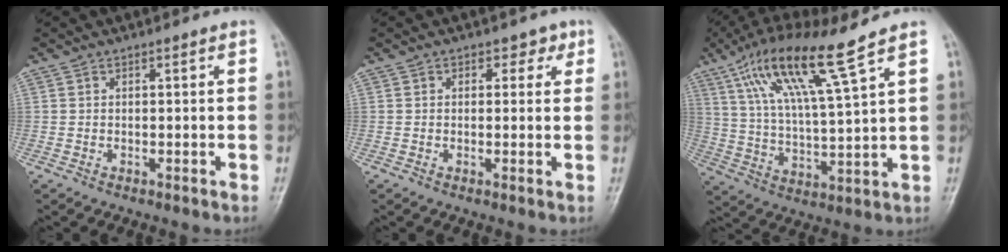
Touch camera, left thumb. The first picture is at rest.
{"total": 2.3, "force": [1.1, 1.8, 1.0], "torque": [0.011, -0.002, 0.007]}
{"total": 14.4, "force": [8.8, 0.8, 11.4], "torque": [-0.217, -0.030, 0.171]}